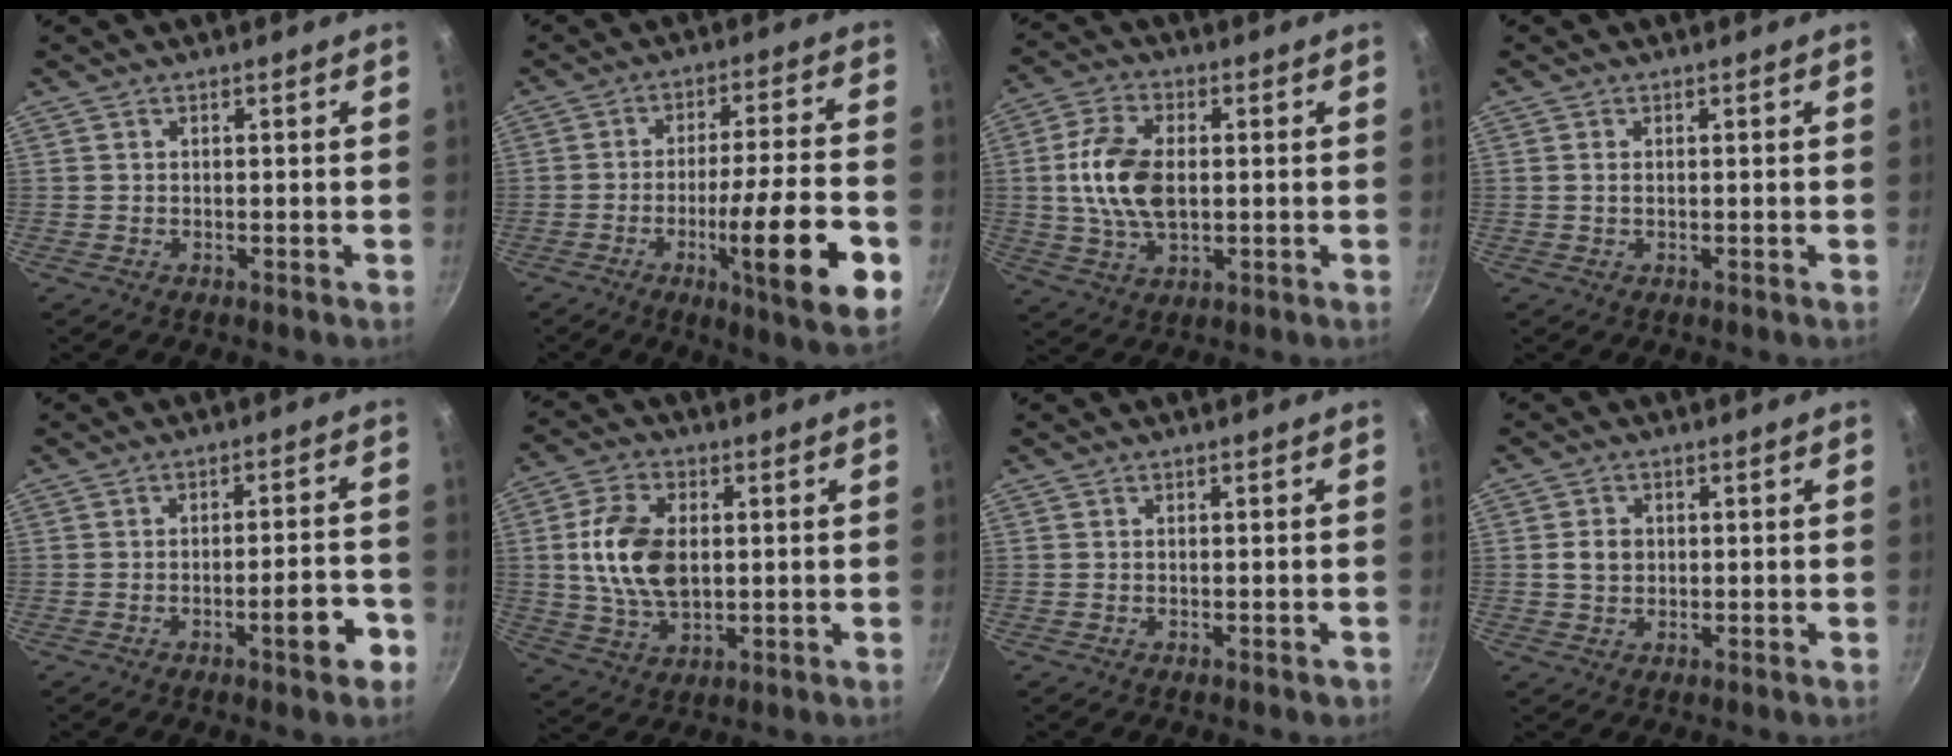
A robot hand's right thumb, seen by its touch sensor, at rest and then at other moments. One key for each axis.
{"total": 18.2, "fx": -6.1, "fy": 2.8, "fz": 16.9, "tx": -0.241, "ty": 0.022, "tz": -0.088}
{"total": 11.8, "fx": 0.5, "fy": 7.0, "fz": 9.4, "tx": -0.173, "ty": 0.011, "tz": 0.005}
{"total": 0.8, "fx": 0.1, "fy": 0.4, "fz": 0.6, "tx": -0.011, "ty": 0.001, "tz": 0.000}
{"total": 7.3, "fx": -3.4, "fy": 1.9, "fz": 6.1, "tx": -0.064, "ty": 0.032, "tz": -0.043}
{"total": 12.5, "fx": 1.1, "fy": 7.8, "fz": 9.7, "tx": -0.170, "ty": 0.001, "tz": 0.019}
{"total": 0.8, "fx": -0.5, "fy": 0.4, "fz": 0.5, "tx": -0.004, "ty": 0.007, "tz": -0.001}
{"total": 3.5, "fx": 0.3, "fy": 2.8, "fz": 2.0, "tx": -0.025, "ty": 0.006, "tz": 0.003}